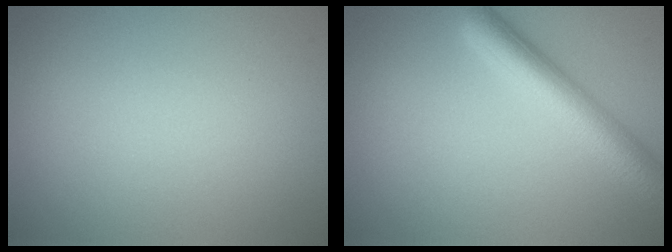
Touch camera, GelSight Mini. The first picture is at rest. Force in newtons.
{"total": 4.9, "press": 4.9, "slide": 0.2}